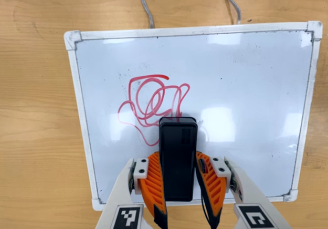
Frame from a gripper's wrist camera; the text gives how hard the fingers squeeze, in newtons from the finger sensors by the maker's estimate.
{"total": 3.4, "left": 1.9, "right": 4.9}